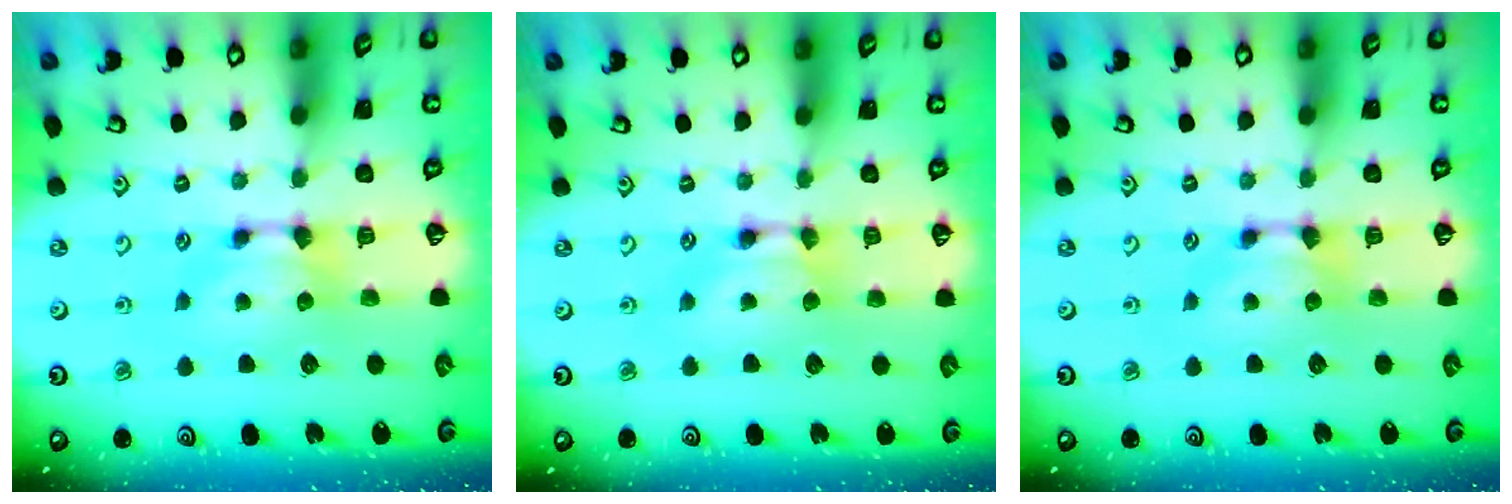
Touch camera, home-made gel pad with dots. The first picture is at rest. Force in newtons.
{"total": 1.6, "press": 1.6, "slide": 0.2}
{"total": 0.0}